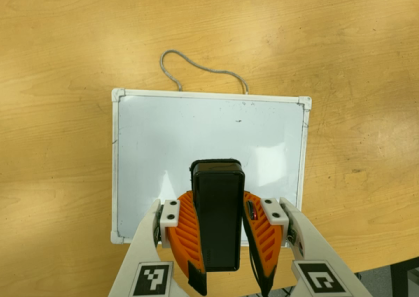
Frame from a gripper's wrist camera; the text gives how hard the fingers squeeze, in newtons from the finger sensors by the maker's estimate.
{"total": 8.4, "left": 6.9, "right": 9.9}